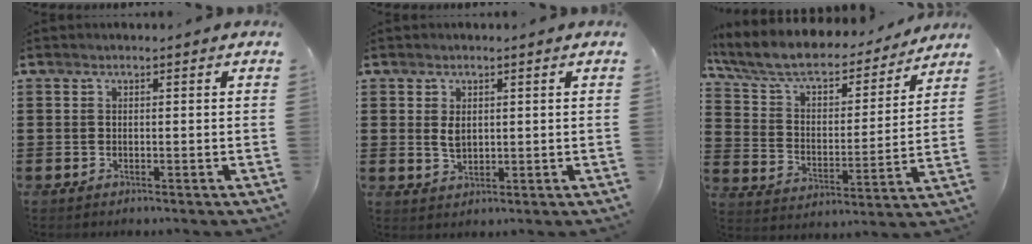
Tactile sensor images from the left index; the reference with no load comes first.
{"total": 2.6, "force": [0.6, 1.6, 1.9], "torque": [-0.042, 0.005, 0.011]}
{"total": 7.6, "force": [6.4, 2.2, 3.3], "torque": [-0.092, -0.042, 0.107]}